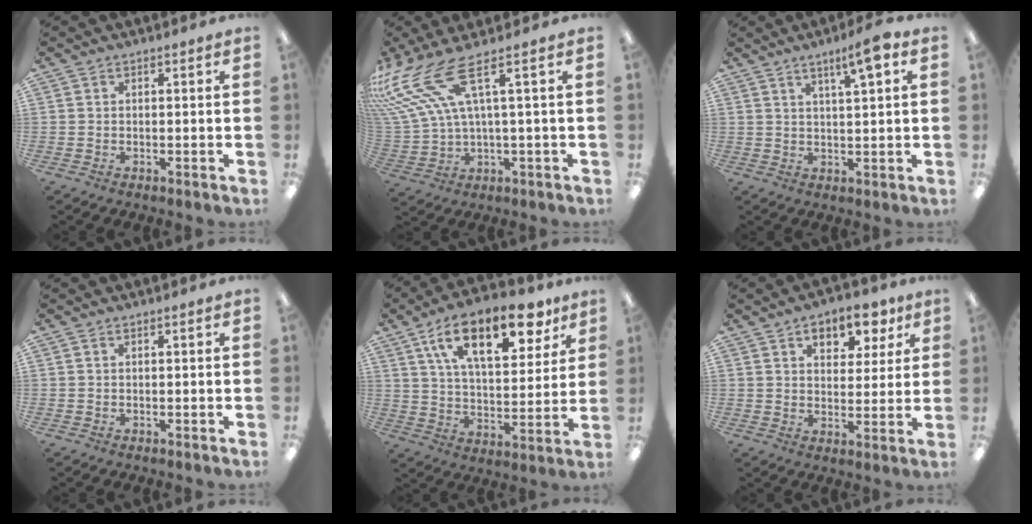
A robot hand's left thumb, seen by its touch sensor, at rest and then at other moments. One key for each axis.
{"total": 13.2, "fx": 7.0, "fy": 4.8, "fz": 10.1, "tx": -0.231, "ty": -0.037, "tz": 0.127}
{"total": 6.3, "fx": 3.8, "fy": 0.9, "fz": 4.9, "tx": -0.080, "ty": -0.011, "tz": 0.059}
{"total": 0.0}
{"total": 20.3, "fx": 11.7, "fy": 9.1, "fz": 13.9, "tx": -0.215, "ty": -0.040, "tz": 0.191}
{"total": 8.3, "fx": 5.2, "fy": 4.9, "fz": 4.3, "tx": -0.047, "ty": -0.023, "tz": 0.084}